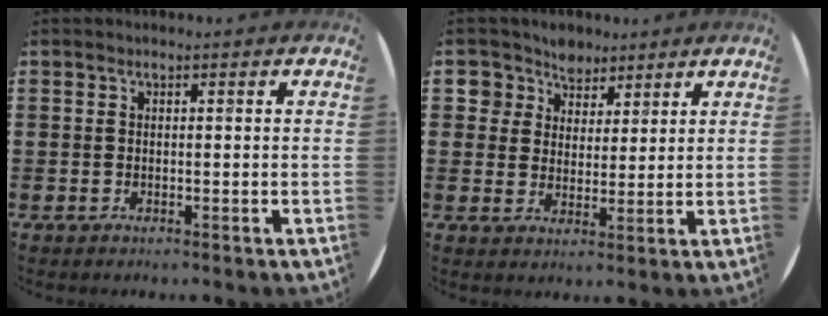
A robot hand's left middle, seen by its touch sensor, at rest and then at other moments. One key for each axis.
{"total": 4.8, "fx": 3.6, "fy": 3.2, "fz": -0.3, "tx": -0.019, "ty": 0.001, "tz": 0.066}